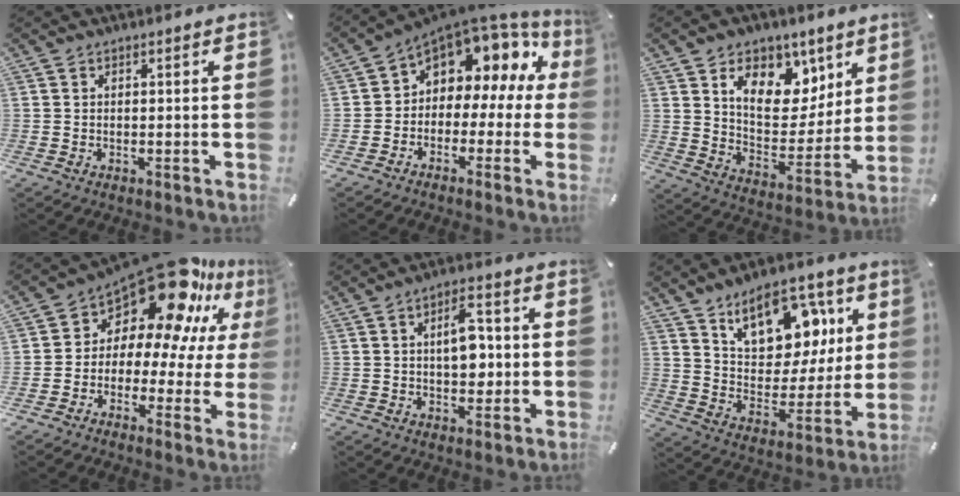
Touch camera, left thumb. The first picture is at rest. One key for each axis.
{"total": 9.0, "fx": 3.7, "fy": 6.7, "fz": 4.8, "tx": -0.072, "ty": -0.035, "tz": 0.061}
{"total": 14.1, "fx": 8.0, "fy": 9.8, "fz": 6.2, "tx": -0.095, "ty": -0.054, "tz": 0.147}
{"total": 18.6, "fx": 12.3, "fy": 9.3, "fz": 10.3, "tx": -0.166, "ty": -0.102, "tz": 0.211}
{"total": 8.8, "fx": 0.7, "fy": 5.3, "fz": 7.0, "tx": -0.106, "ty": 0.004, "tz": 0.007}
{"total": 15.9, "fx": 9.5, "fy": 9.8, "fz": 8.2, "tx": -0.123, "ty": -0.055, "tz": 0.171}